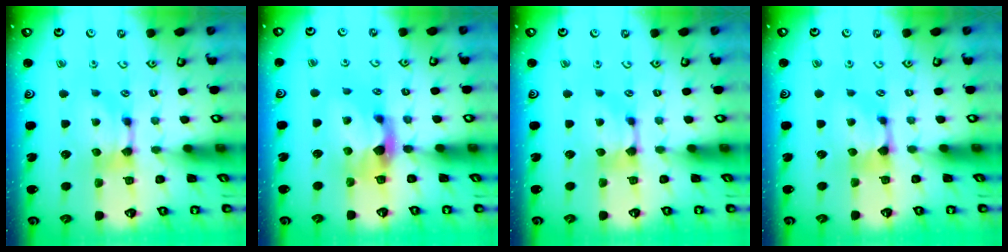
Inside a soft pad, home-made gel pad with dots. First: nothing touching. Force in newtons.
{"total": 2.9, "press": 2.6, "slide": 1.3}
{"total": 0.5, "press": 0.4, "slide": 0.3}
{"total": 0.9, "press": 0.7, "slide": 0.6}